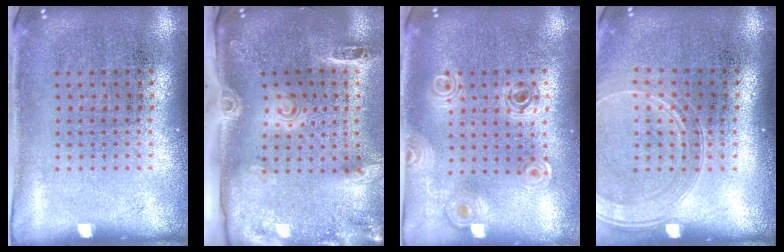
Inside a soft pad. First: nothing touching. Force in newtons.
{"total": 3.1, "press": 2.2, "slide": 2.2}
{"total": 0.7, "press": 0.7, "slide": 0.2}
{"total": 1.7, "press": 1.6, "slide": 0.6}